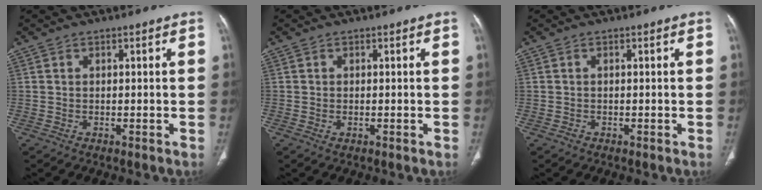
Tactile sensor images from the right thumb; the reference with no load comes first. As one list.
[{"total": 0.6, "force": [-0.1, 0.4, 0.5], "torque": [-0.011, 0.000, -0.001]}, {"total": 0.5, "force": [-0.3, 0.4, 0.2], "torque": [-0.002, 0.001, -0.007]}]